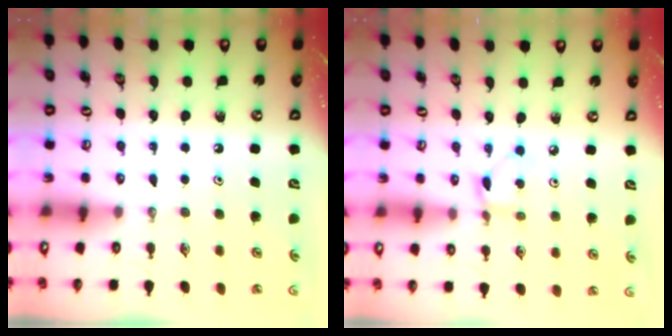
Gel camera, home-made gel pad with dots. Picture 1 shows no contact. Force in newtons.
{"total": 2.8, "press": 2.8, "slide": 0.3}